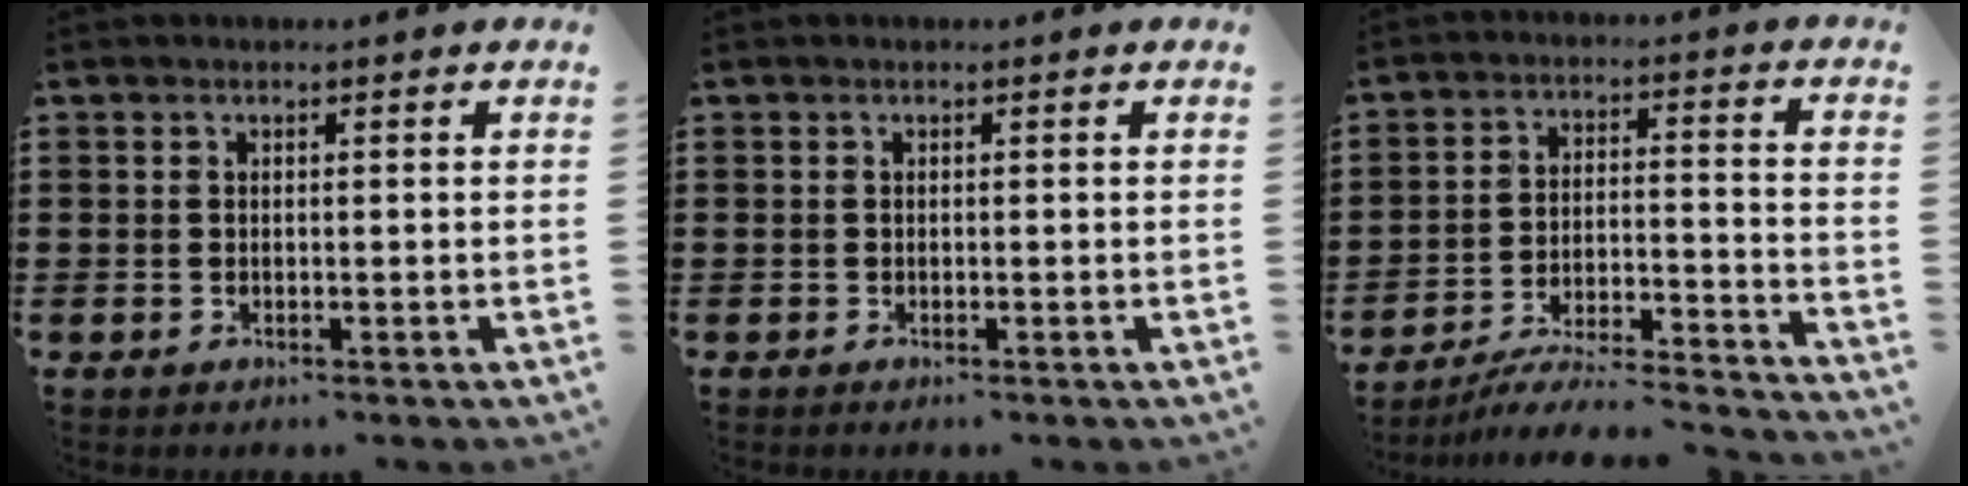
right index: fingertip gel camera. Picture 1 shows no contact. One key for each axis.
{"total": 0.0}
{"total": 6.0, "fx": -5.4, "fy": 0.3, "fz": 2.4, "tx": -0.044, "ty": -0.010, "tz": -0.107}